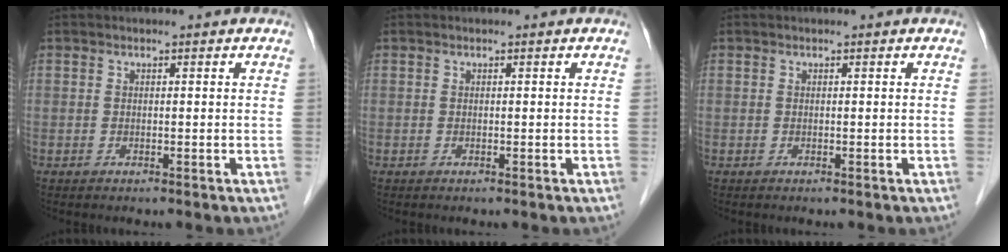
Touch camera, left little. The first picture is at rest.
{"total": 0.0}
{"total": 0.0}